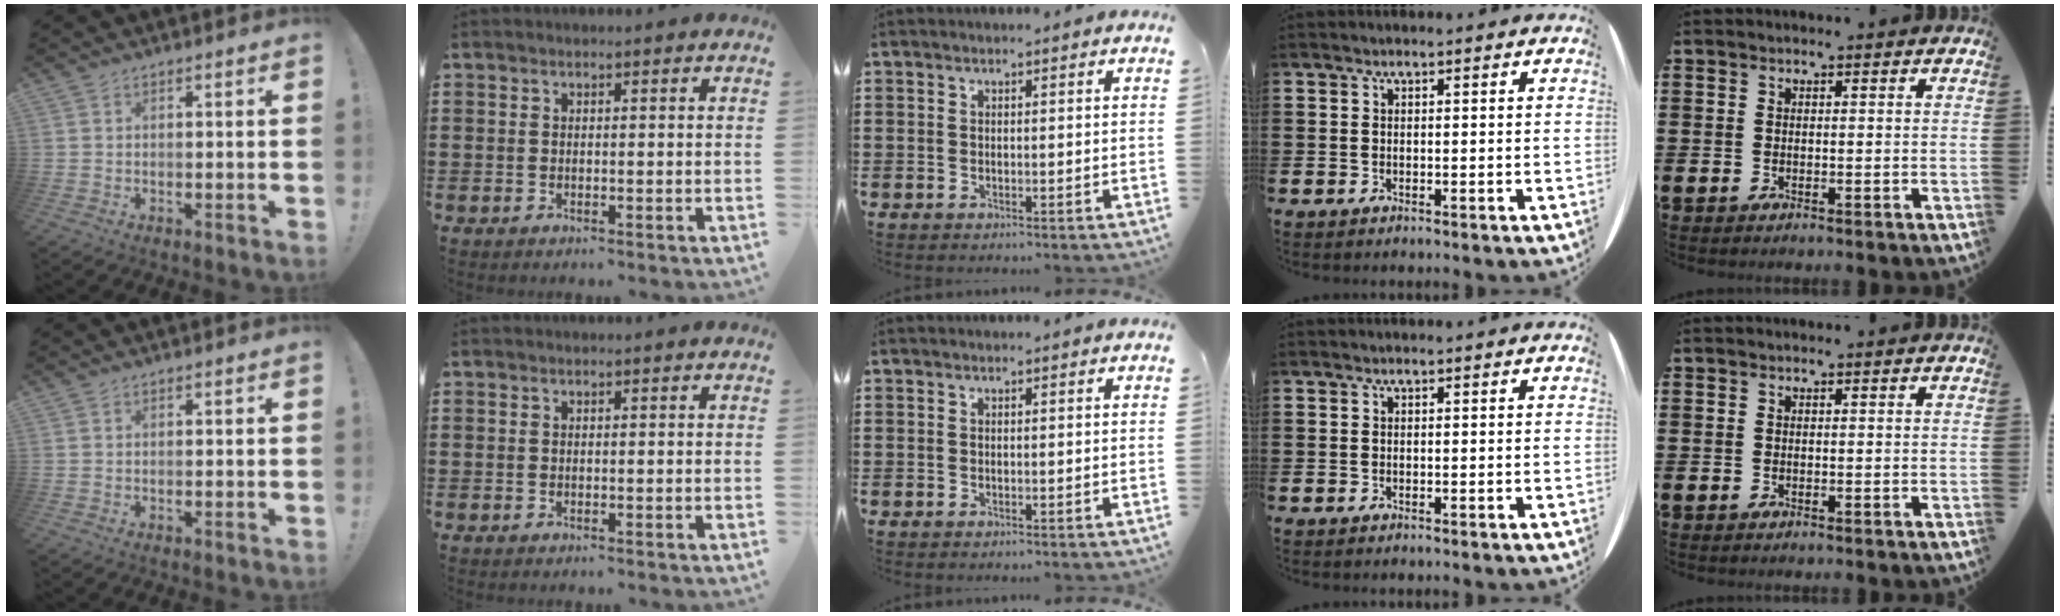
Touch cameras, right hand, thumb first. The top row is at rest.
{}